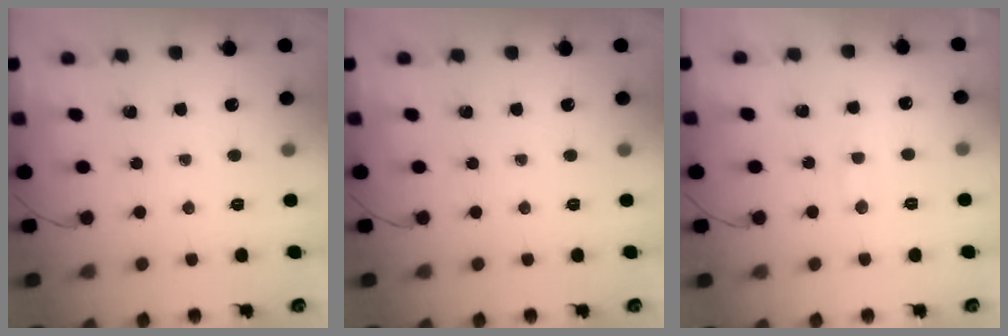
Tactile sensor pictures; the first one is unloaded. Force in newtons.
{"total": 0.0}
{"total": 8.0, "press": 7.8, "slide": 1.6}